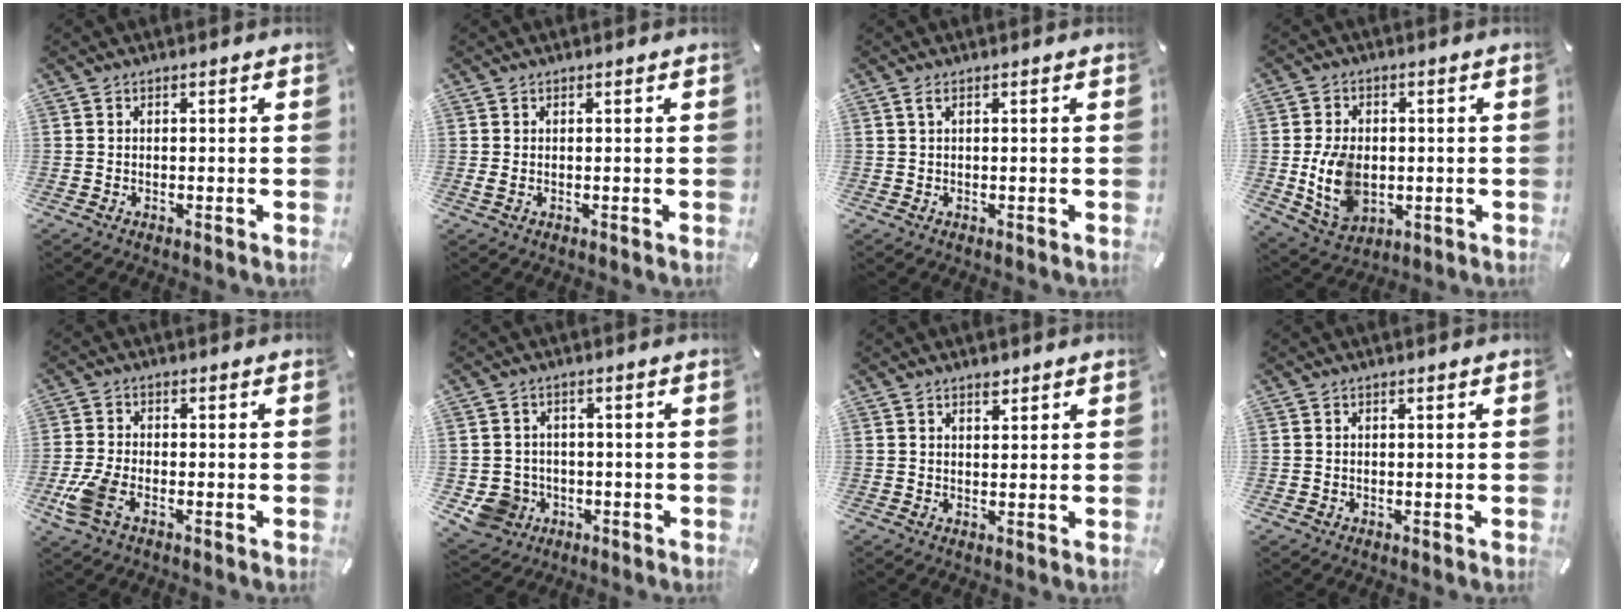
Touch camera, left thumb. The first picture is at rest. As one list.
[{"total": 1.0, "force": [0.2, 0.2, 1.0], "torque": [-0.021, -0.002, 0.003]}, {"total": 1.3, "force": [0.5, 0.3, 1.2], "torque": [-0.024, 0.003, 0.008]}, {"total": 11.5, "force": [-1.0, 8.7, 7.5], "torque": [-0.159, 0.003, -0.014]}, {"total": 6.6, "force": [-3.0, 3.3, 4.8], "torque": [-0.120, -0.006, -0.057]}, {"total": 7.2, "force": [-2.3, 6.6, 1.5], "torque": [-0.050, 0.014, -0.040]}, {"total": 2.1, "force": [1.6, 1.1, 0.8], "torque": [-0.001, -0.007, 0.026]}, {"total": 0.5, "force": [-0.1, 0.5, 0.1], "torque": [-0.001, 0.004, -0.003]}]